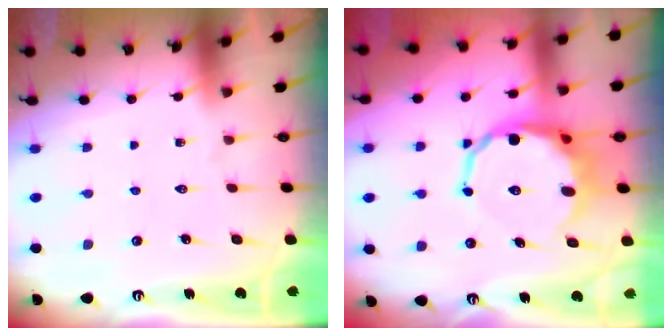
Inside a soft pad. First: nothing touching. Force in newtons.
{"total": 11.6, "press": 11.2, "slide": 3.0}